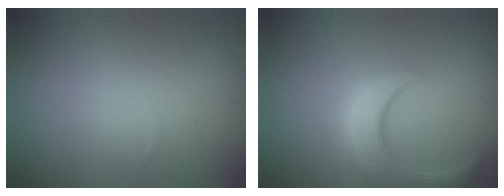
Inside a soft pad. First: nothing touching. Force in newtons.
{"total": 5.7, "press": 5.6, "slide": 0.7}